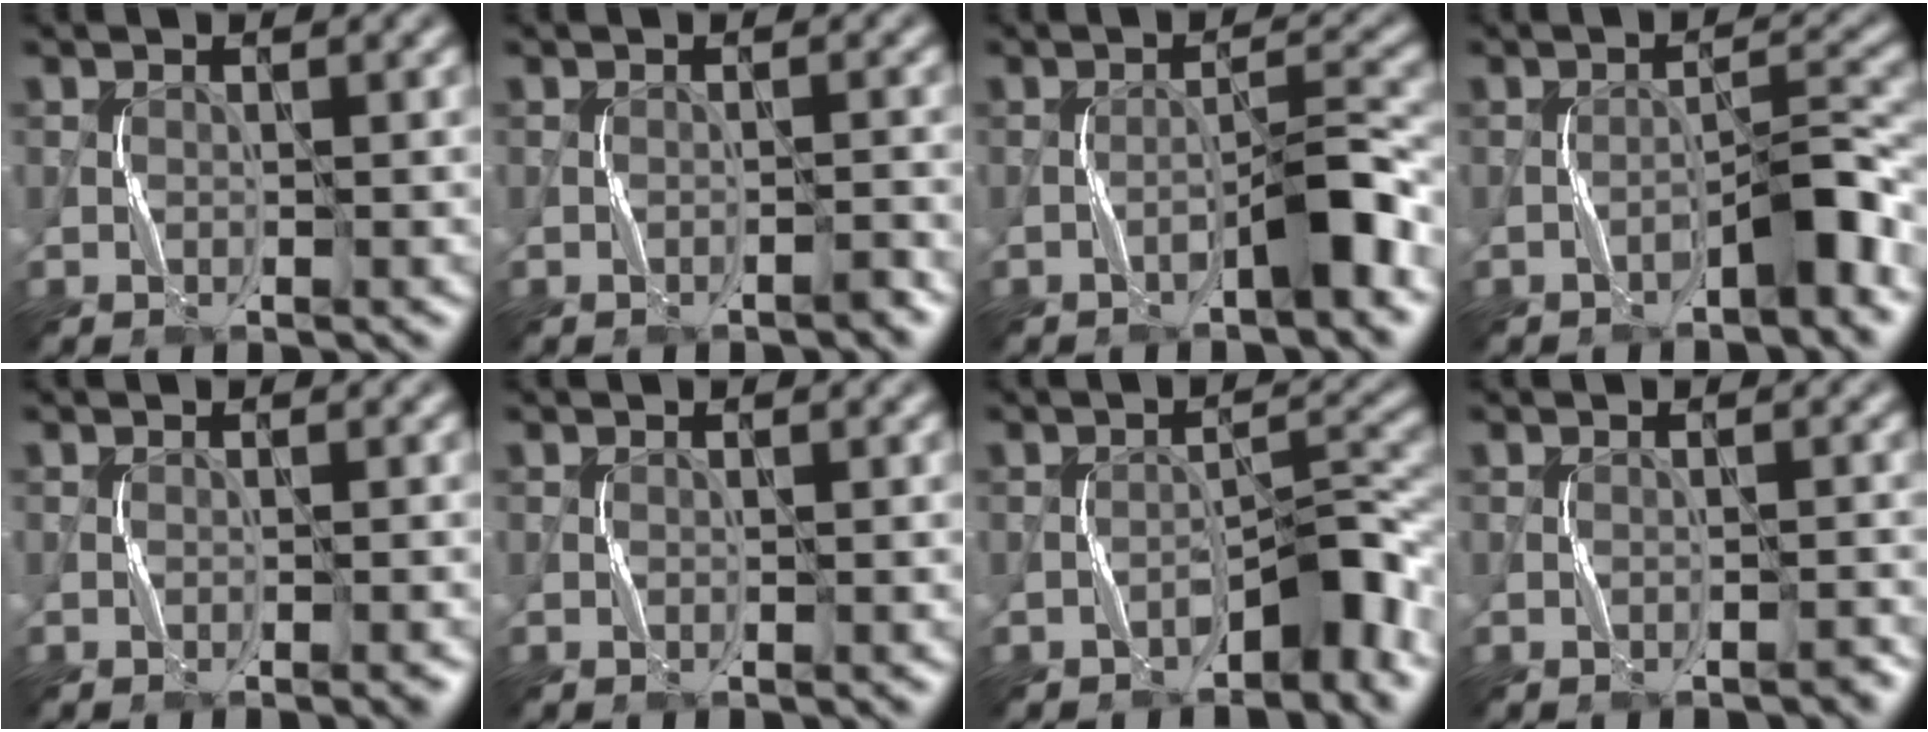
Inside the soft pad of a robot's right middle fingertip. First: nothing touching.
{"total": 0.8, "force": [-0.7, 0.0, 0.3], "torque": [-0.007, 0.005, -0.012]}
{"total": 3.2, "force": [-2.1, 0.2, 2.5], "torque": [-0.044, 0.020, -0.036]}
{"total": 3.1, "force": [-2.2, 0.4, 2.2], "torque": [-0.035, 0.021, -0.038]}
{"total": 0.7, "force": [-0.4, -0.1, 0.5], "torque": [-0.008, 0.000, -0.005]}
{"total": 0.0}
{"total": 3.9, "force": [-2.5, 1.6, 2.5], "torque": [-0.029, 0.018, -0.042]}
{"total": 0.8, "force": [-0.6, 0.3, 0.4], "torque": [-0.007, 0.002, -0.008]}